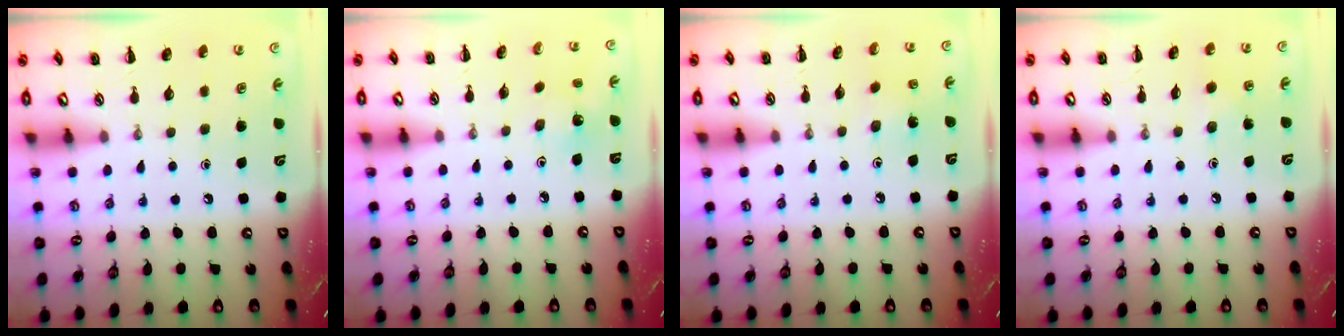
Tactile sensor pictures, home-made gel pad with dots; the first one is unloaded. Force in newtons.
{"total": 1.9, "press": 1.8, "slide": 0.6}
{"total": 1.8, "press": 1.7, "slide": 0.6}
{"total": 1.8, "press": 1.7, "slide": 0.6}